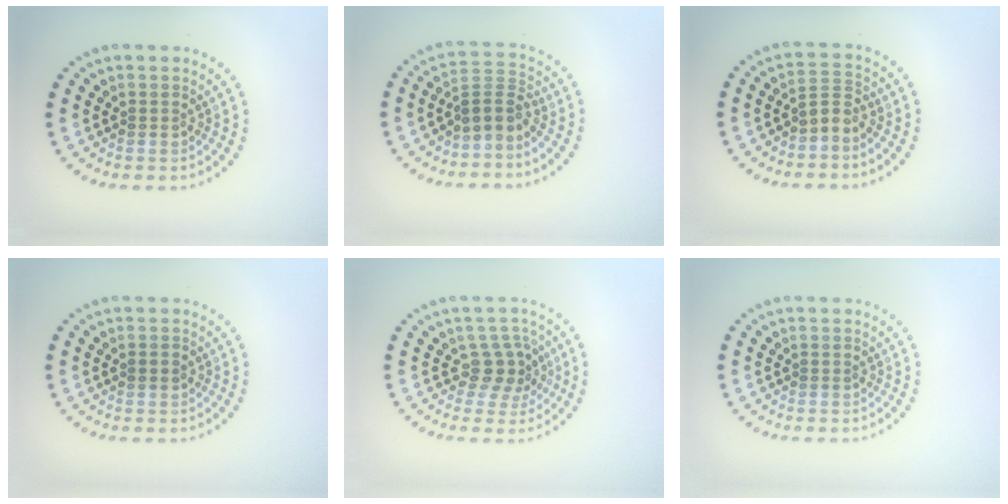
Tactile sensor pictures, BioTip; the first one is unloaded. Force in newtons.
{"total": 2.8, "press": 2.1, "slide": 1.8}
{"total": 1.8, "press": 1.2, "slide": 1.3}
{"total": 1.1, "press": 1.1, "slide": 0.1}
{"total": 2.8, "press": 2.4, "slide": 1.4}
{"total": 0.0}